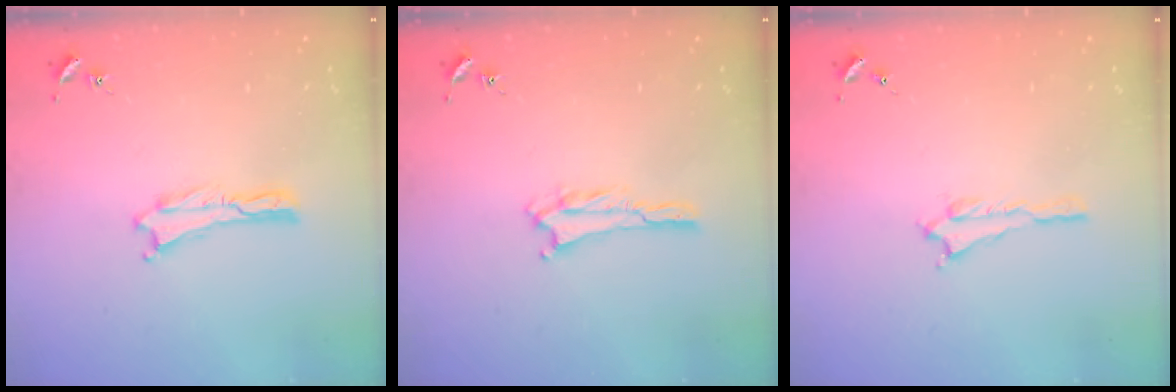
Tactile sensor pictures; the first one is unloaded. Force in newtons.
{"total": 1.4, "press": 1.4, "slide": 0.2}
{"total": 0.6, "press": 0.5, "slide": 0.2}